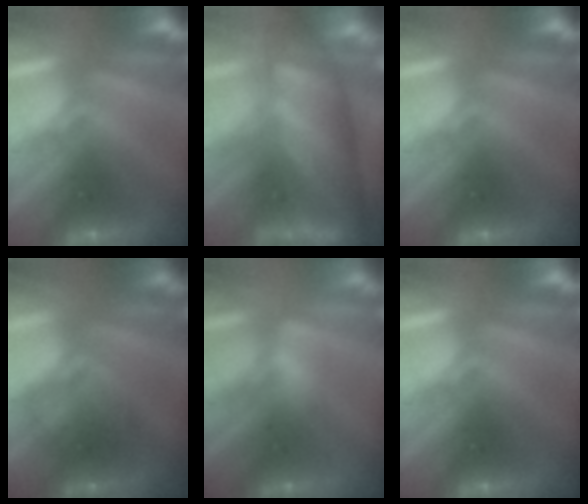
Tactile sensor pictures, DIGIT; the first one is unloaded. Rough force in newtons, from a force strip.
{"total": 7.9}
{"total": 0.0}
{"total": 1.8}
{"total": 2.7}
{"total": 0.0}